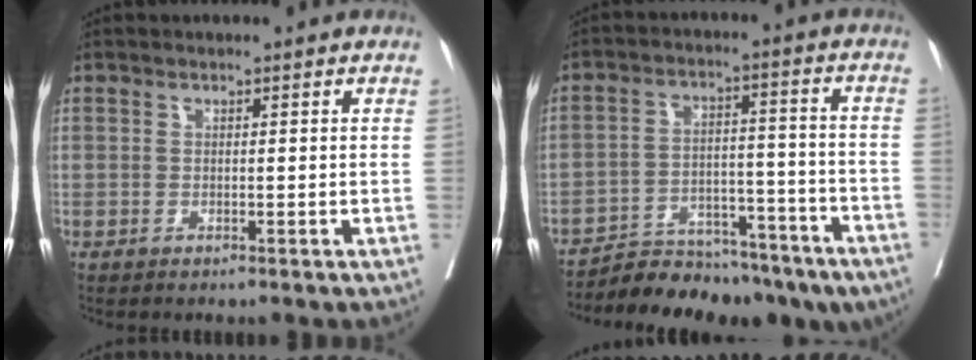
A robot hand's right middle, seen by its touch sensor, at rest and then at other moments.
{"total": 16.7, "force": [-14.4, 6.3, 5.8], "torque": [-0.081, 0.031, -0.207]}